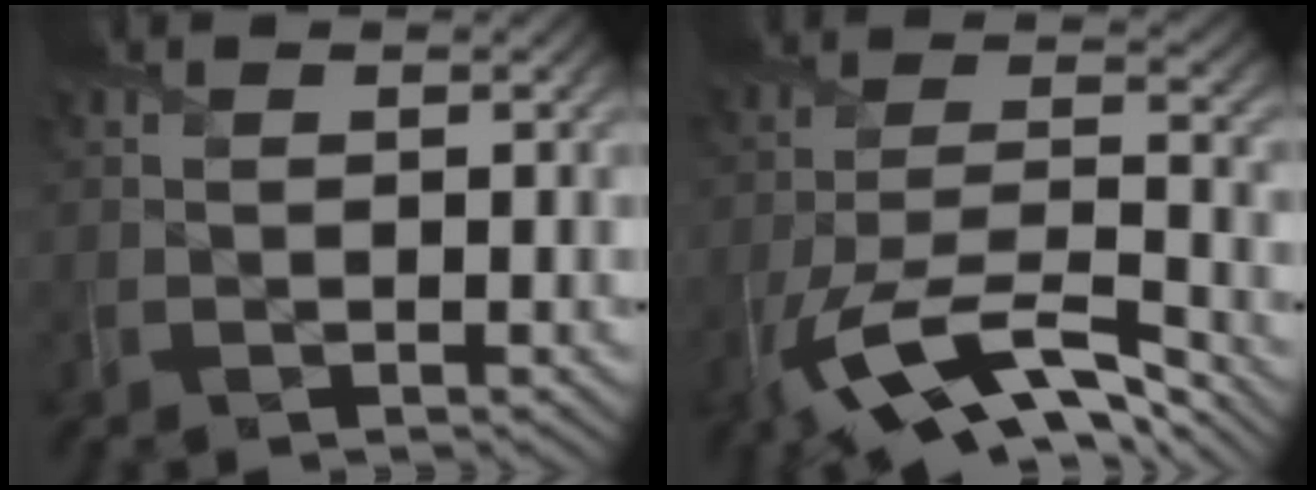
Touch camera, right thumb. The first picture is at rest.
{"total": 13.7, "force": [-9.0, 4.5, 9.3], "torque": [-0.195, -0.017, -0.175]}